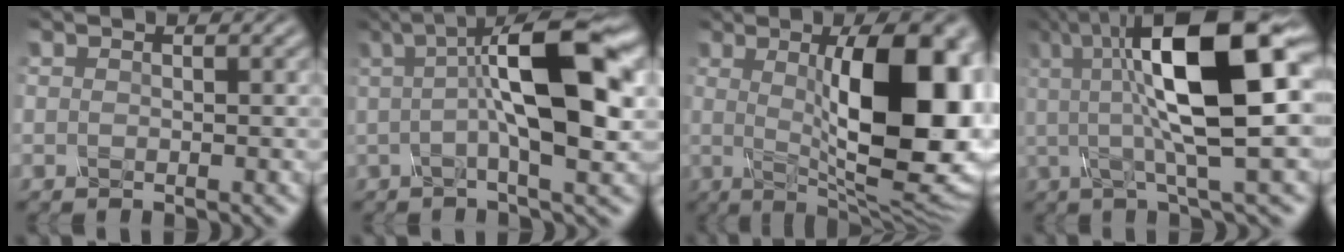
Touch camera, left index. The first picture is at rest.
{"total": 10.9, "force": [1.7, 2.7, 10.4], "torque": [-0.154, 0.020, 0.022]}
{"total": 12.9, "force": [0.6, 3.7, 12.3], "torque": [-0.157, 0.001, 0.011]}
{"total": 13.0, "force": [2.4, 3.5, 12.3], "torque": [-0.193, 0.014, 0.038]}